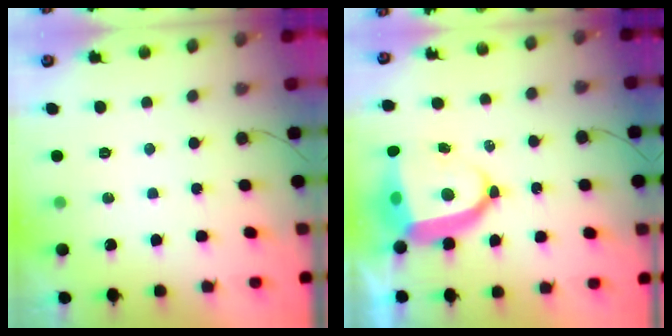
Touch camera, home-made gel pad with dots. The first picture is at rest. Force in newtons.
{"total": 11.8, "press": 11.7, "slide": 1.5}